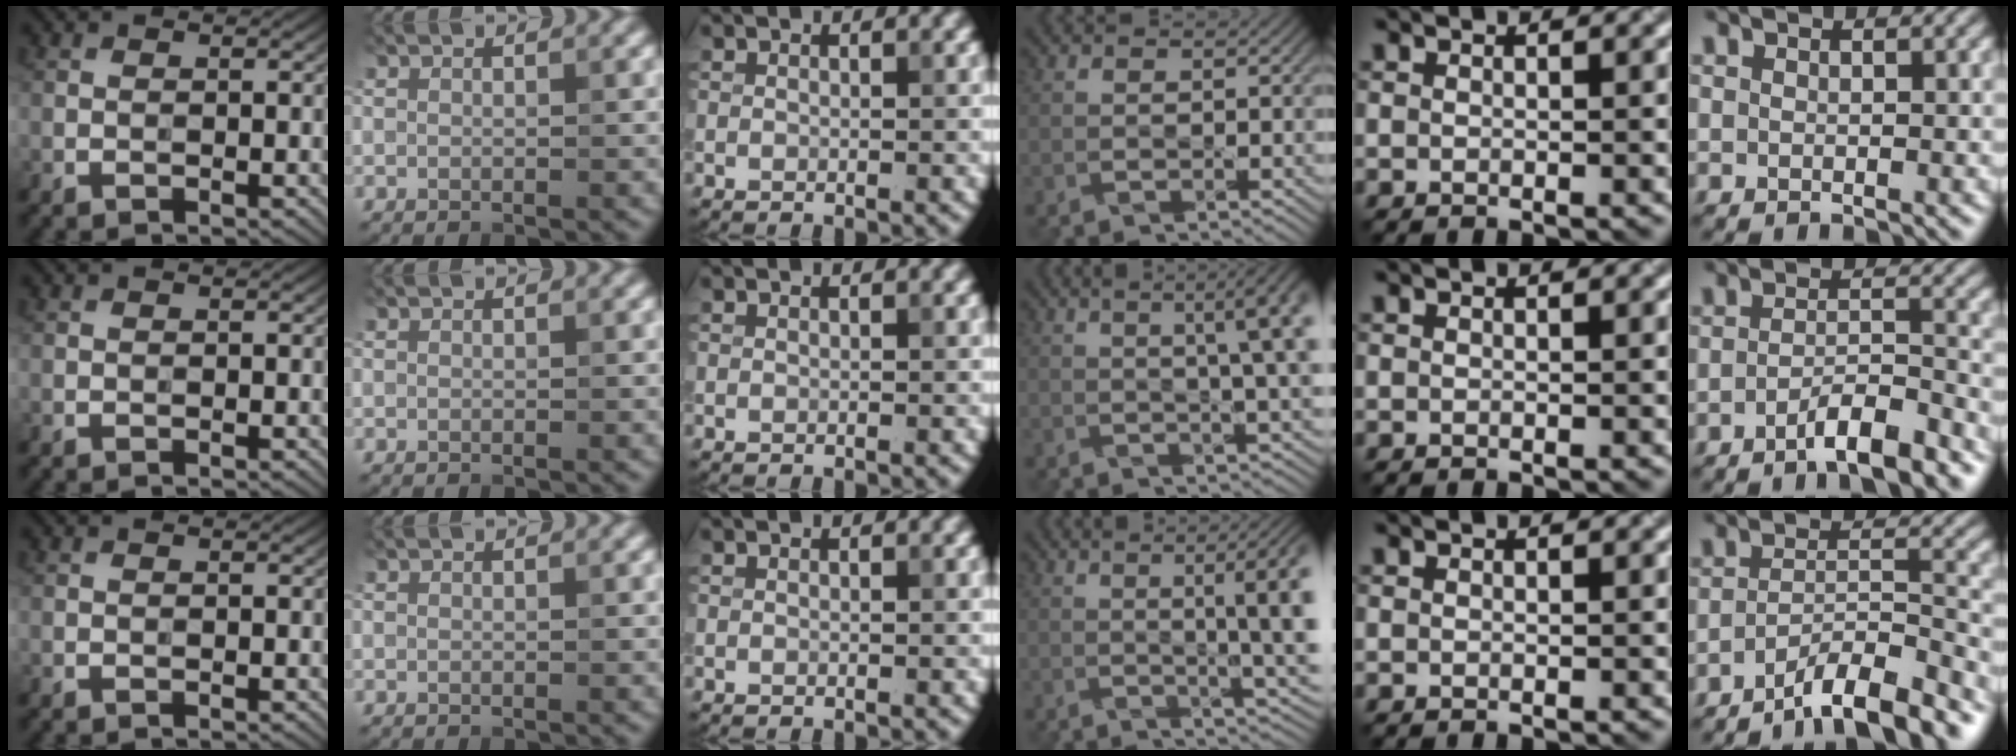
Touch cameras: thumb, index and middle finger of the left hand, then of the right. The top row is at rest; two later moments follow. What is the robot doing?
{"motion": "pour", "object": "measuring cup"}